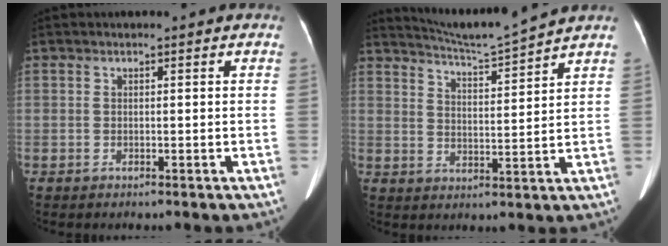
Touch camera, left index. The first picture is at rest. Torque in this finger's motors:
{"motor_torque": [0.24, -0.82, -0.14, 0.00]}